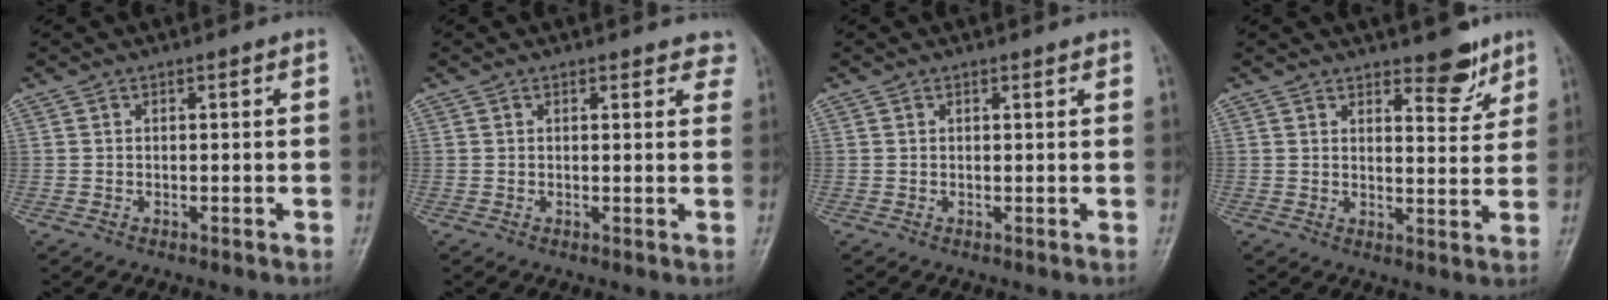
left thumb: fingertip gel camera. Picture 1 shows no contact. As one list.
[{"total": 3.4, "force": [2.9, 1.5, 1.0], "torque": [0.020, -0.010, 0.019]}, {"total": 0.8, "force": [0.6, 0.2, 0.4], "torque": [-0.006, -0.003, 0.008]}, {"total": 6.4, "force": [4.7, 2.5, 3.6], "torque": [-0.022, -0.034, 0.064]}]